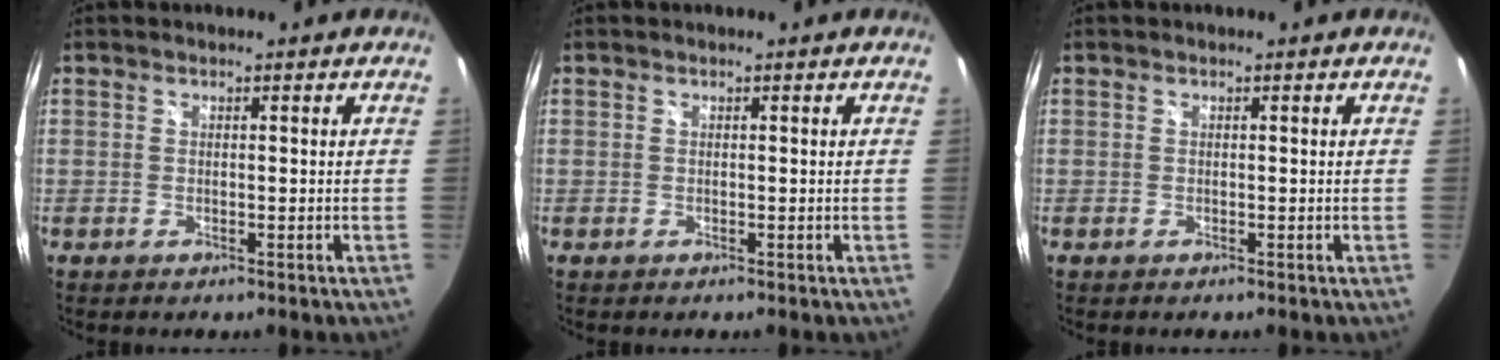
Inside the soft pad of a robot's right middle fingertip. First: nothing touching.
{"total": 0.0}
{"total": 0.0}